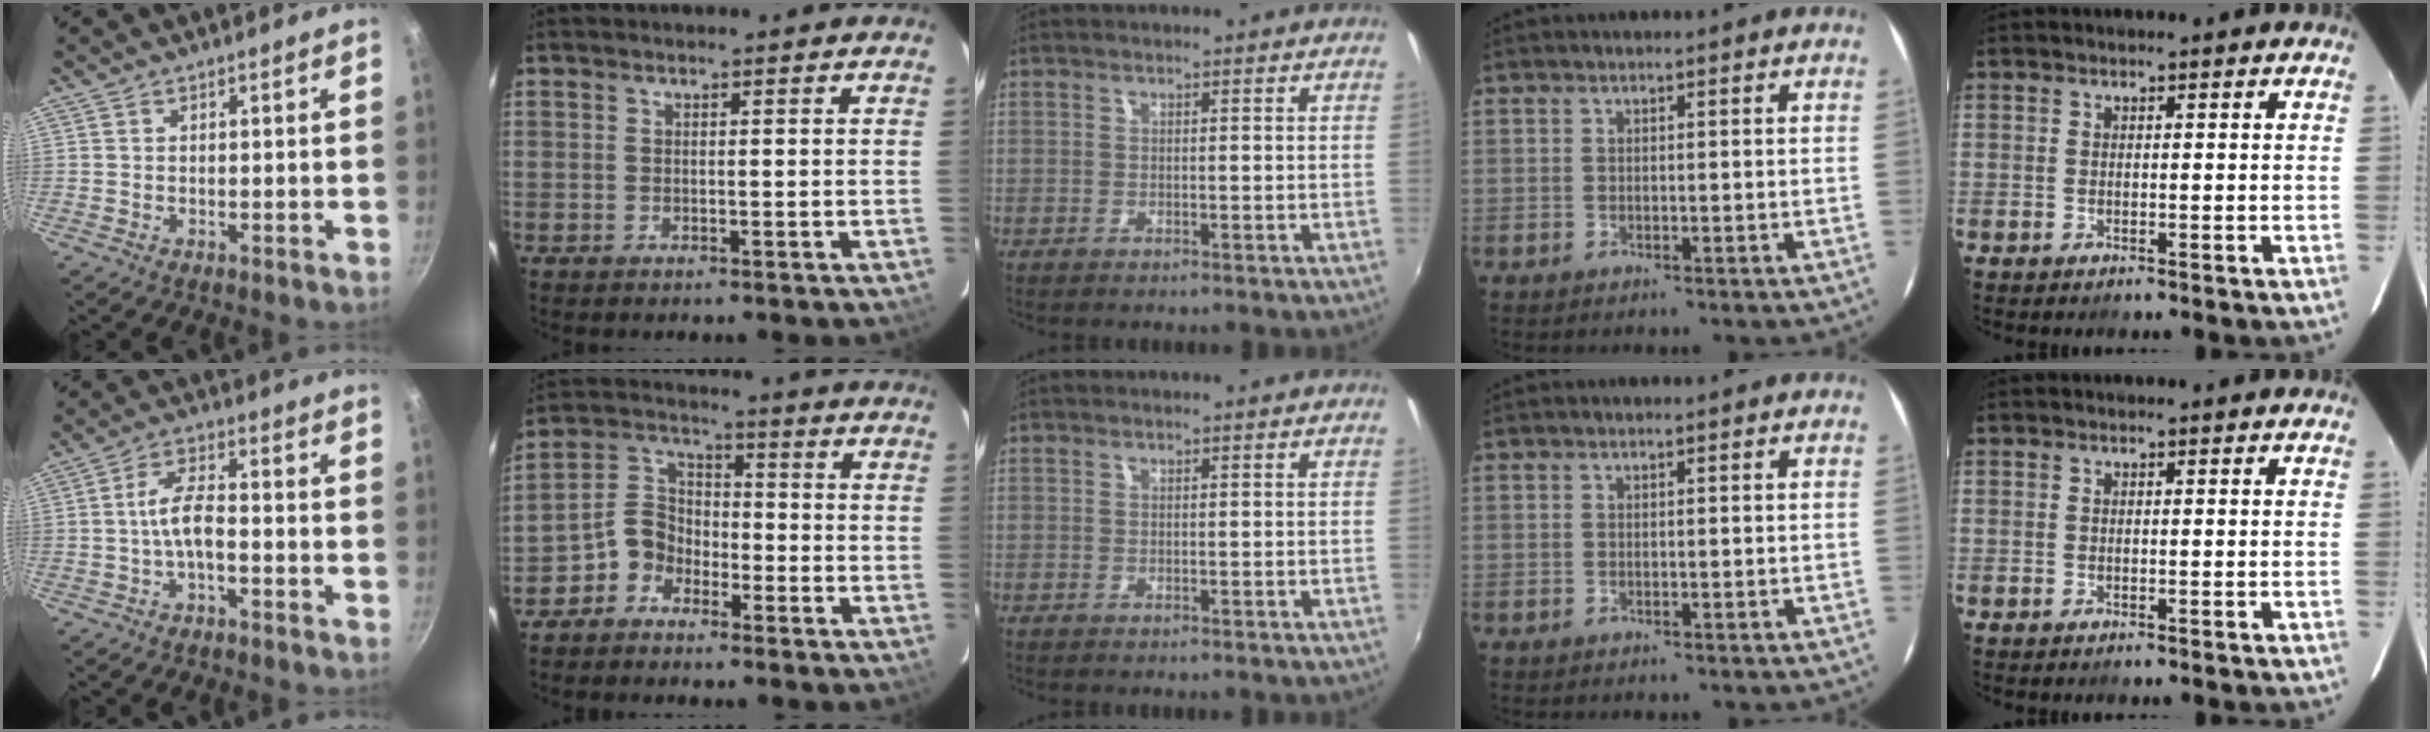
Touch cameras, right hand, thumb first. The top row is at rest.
{"thumb": {"total": 5.9, "force": [-1.7, 2.4, 5.2], "torque": [-0.099, 0.029, -0.038]}, "index": {"total": 6.5, "force": [-4.3, 4.5, 1.9], "torque": [-0.042, 0.026, -0.092]}}